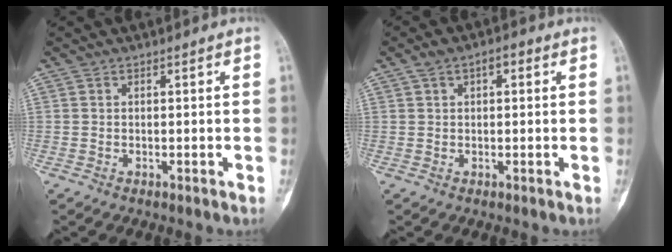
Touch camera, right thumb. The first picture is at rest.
{"total": 4.0, "force": [1.4, 2.1, 3.1], "torque": [-0.046, 0.016, 0.022]}